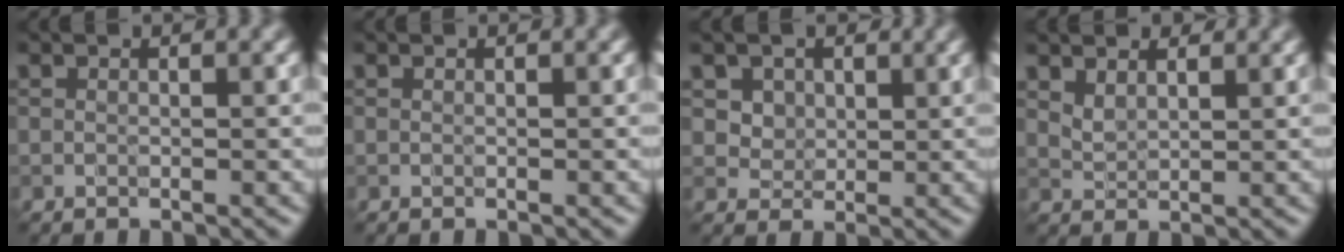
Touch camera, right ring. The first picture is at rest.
{"total": 0.0}
{"total": 4.1, "force": [2.3, 3.0, 1.6], "torque": [-0.045, -0.001, 0.044]}
{"total": 3.3, "force": [2.7, 1.5, 1.3], "torque": [-0.045, 0.003, 0.052]}